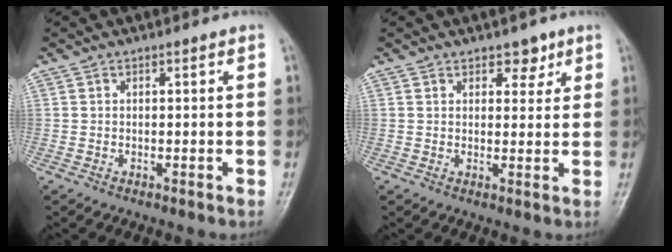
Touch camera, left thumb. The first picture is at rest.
{"total": 3.4, "force": [2.2, 2.1, 1.4], "torque": [0.006, -0.012, 0.030]}